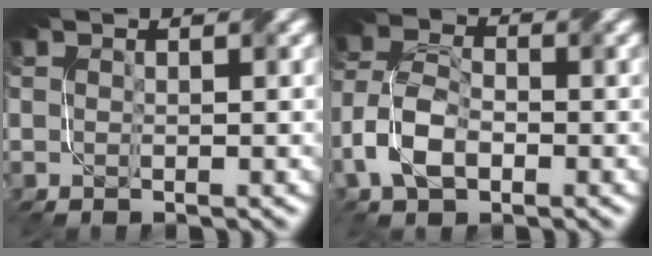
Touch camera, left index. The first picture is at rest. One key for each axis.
{"total": 5.0, "fx": -2.2, "fy": 3.0, "fz": 3.4, "tx": -0.075, "ty": 0.007, "tz": -0.048}